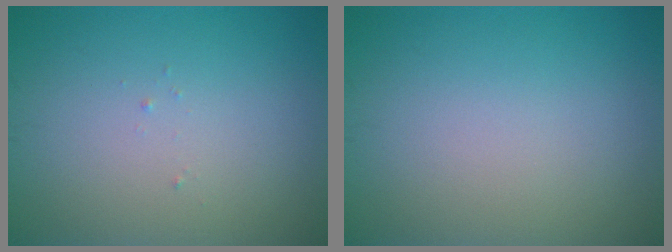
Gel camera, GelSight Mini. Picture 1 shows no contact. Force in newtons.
{"total": 0.0}